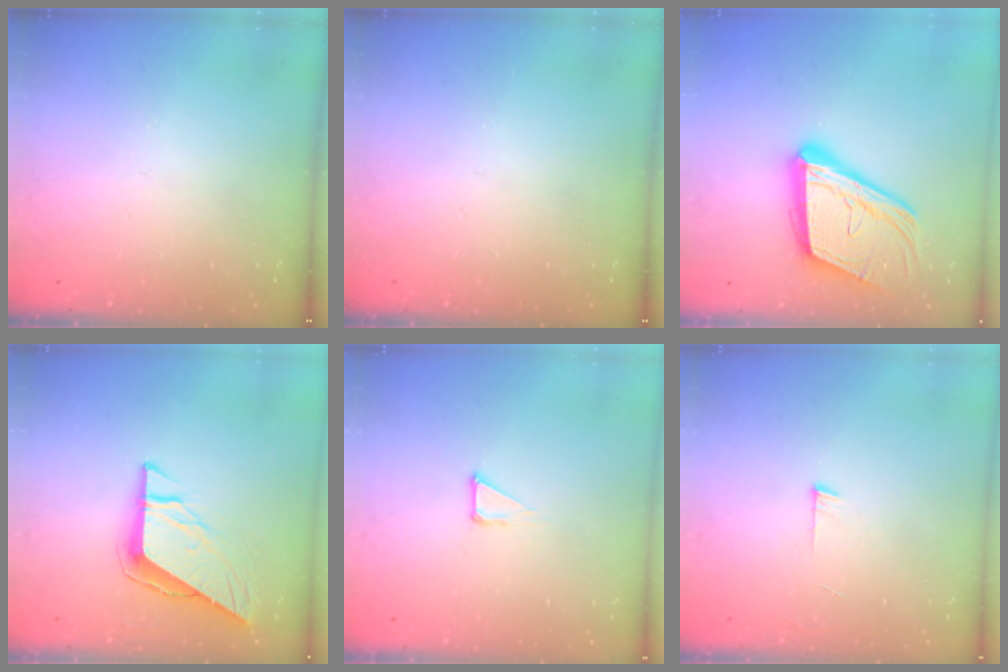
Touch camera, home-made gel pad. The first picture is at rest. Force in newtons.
{"total": 0.0}
{"total": 21.3, "press": 20.8, "slide": 4.6}
{"total": 8.6, "press": 8.5, "slide": 0.9}
{"total": 2.8, "press": 2.8, "slide": 0.1}
{"total": 4.9, "press": 4.8, "slide": 0.6}